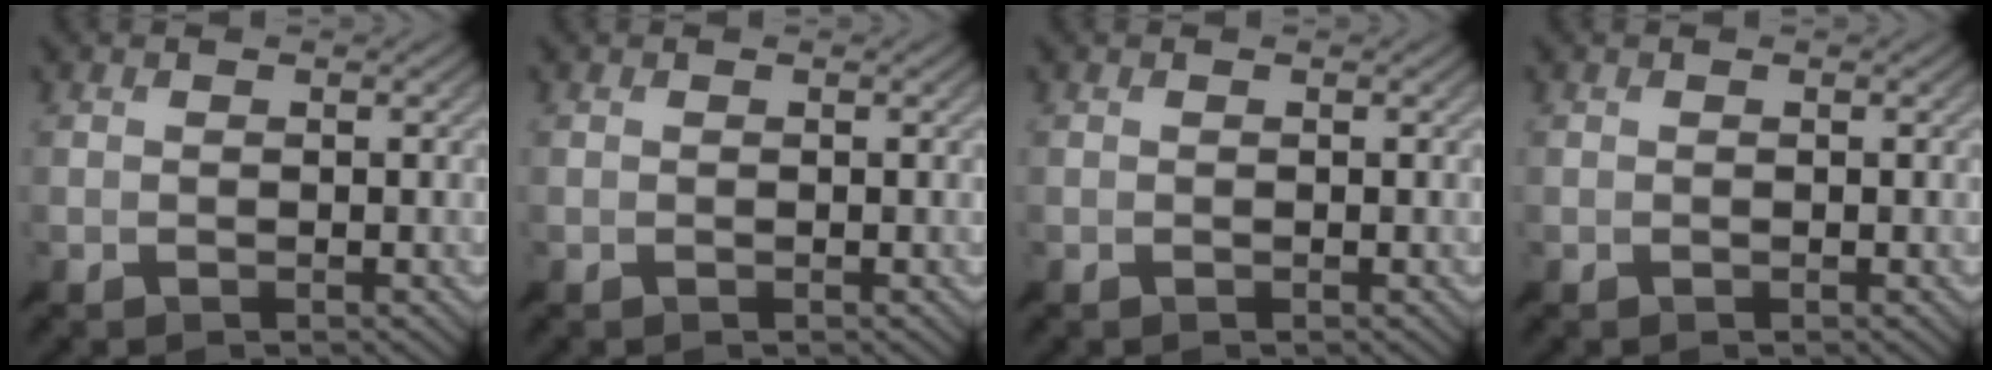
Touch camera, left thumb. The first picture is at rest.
{"total": 0.0}
{"total": 0.0}
{"total": 0.0}